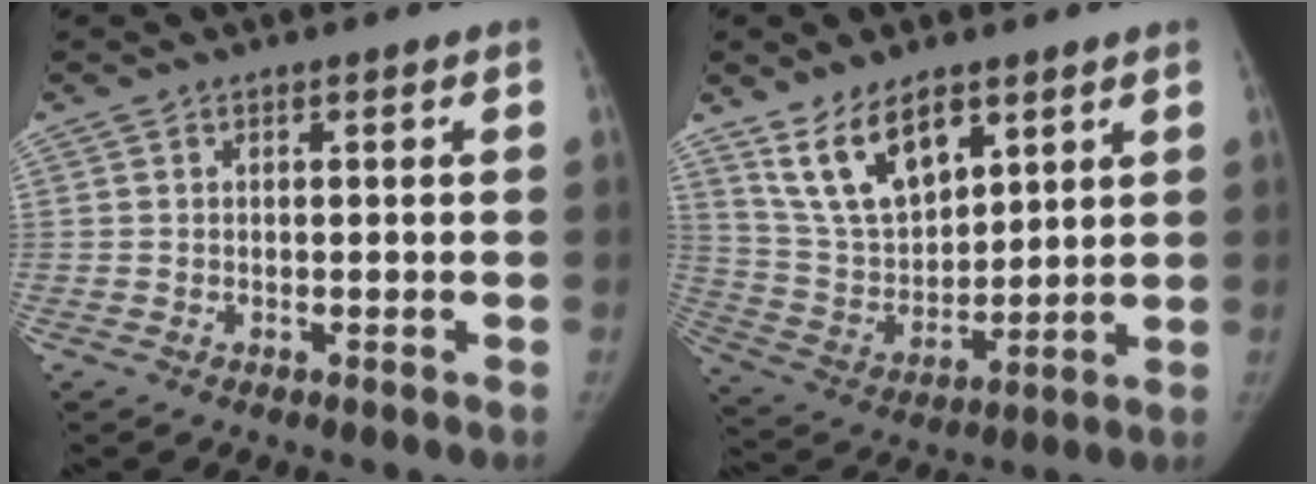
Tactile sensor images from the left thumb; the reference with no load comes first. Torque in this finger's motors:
{"motor_torque": [0.16, 0.13, 0.74, -0.93, 0.08]}